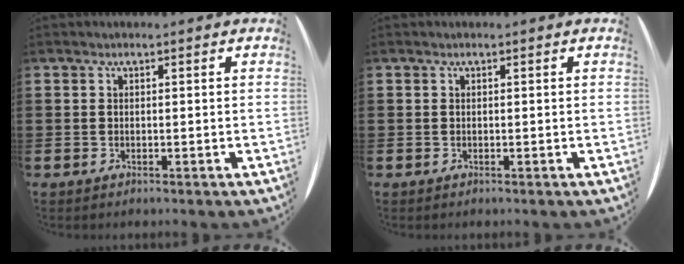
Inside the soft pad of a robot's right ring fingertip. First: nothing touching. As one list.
[{"total": 0.0}]